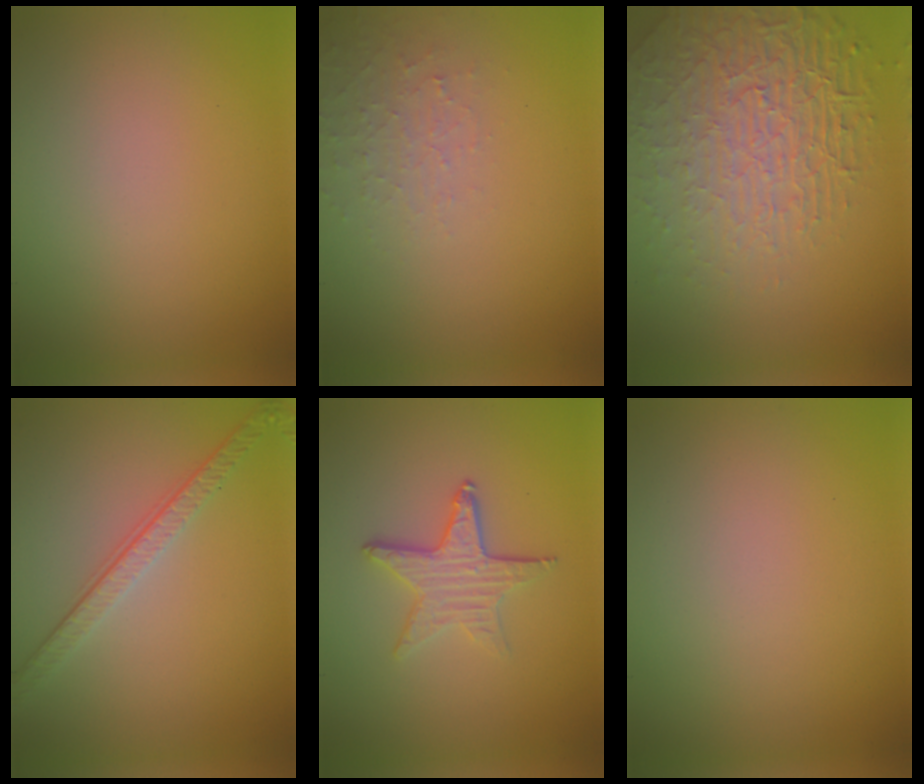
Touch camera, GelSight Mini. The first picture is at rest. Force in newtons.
{"total": 2.1, "press": 2.0, "slide": 0.5}
{"total": 8.3, "press": 5.7, "slide": 6.1}
{"total": 3.8, "press": 2.8, "slide": 2.5}
{"total": 3.6, "press": 2.8, "slide": 2.2}
{"total": 0.0}